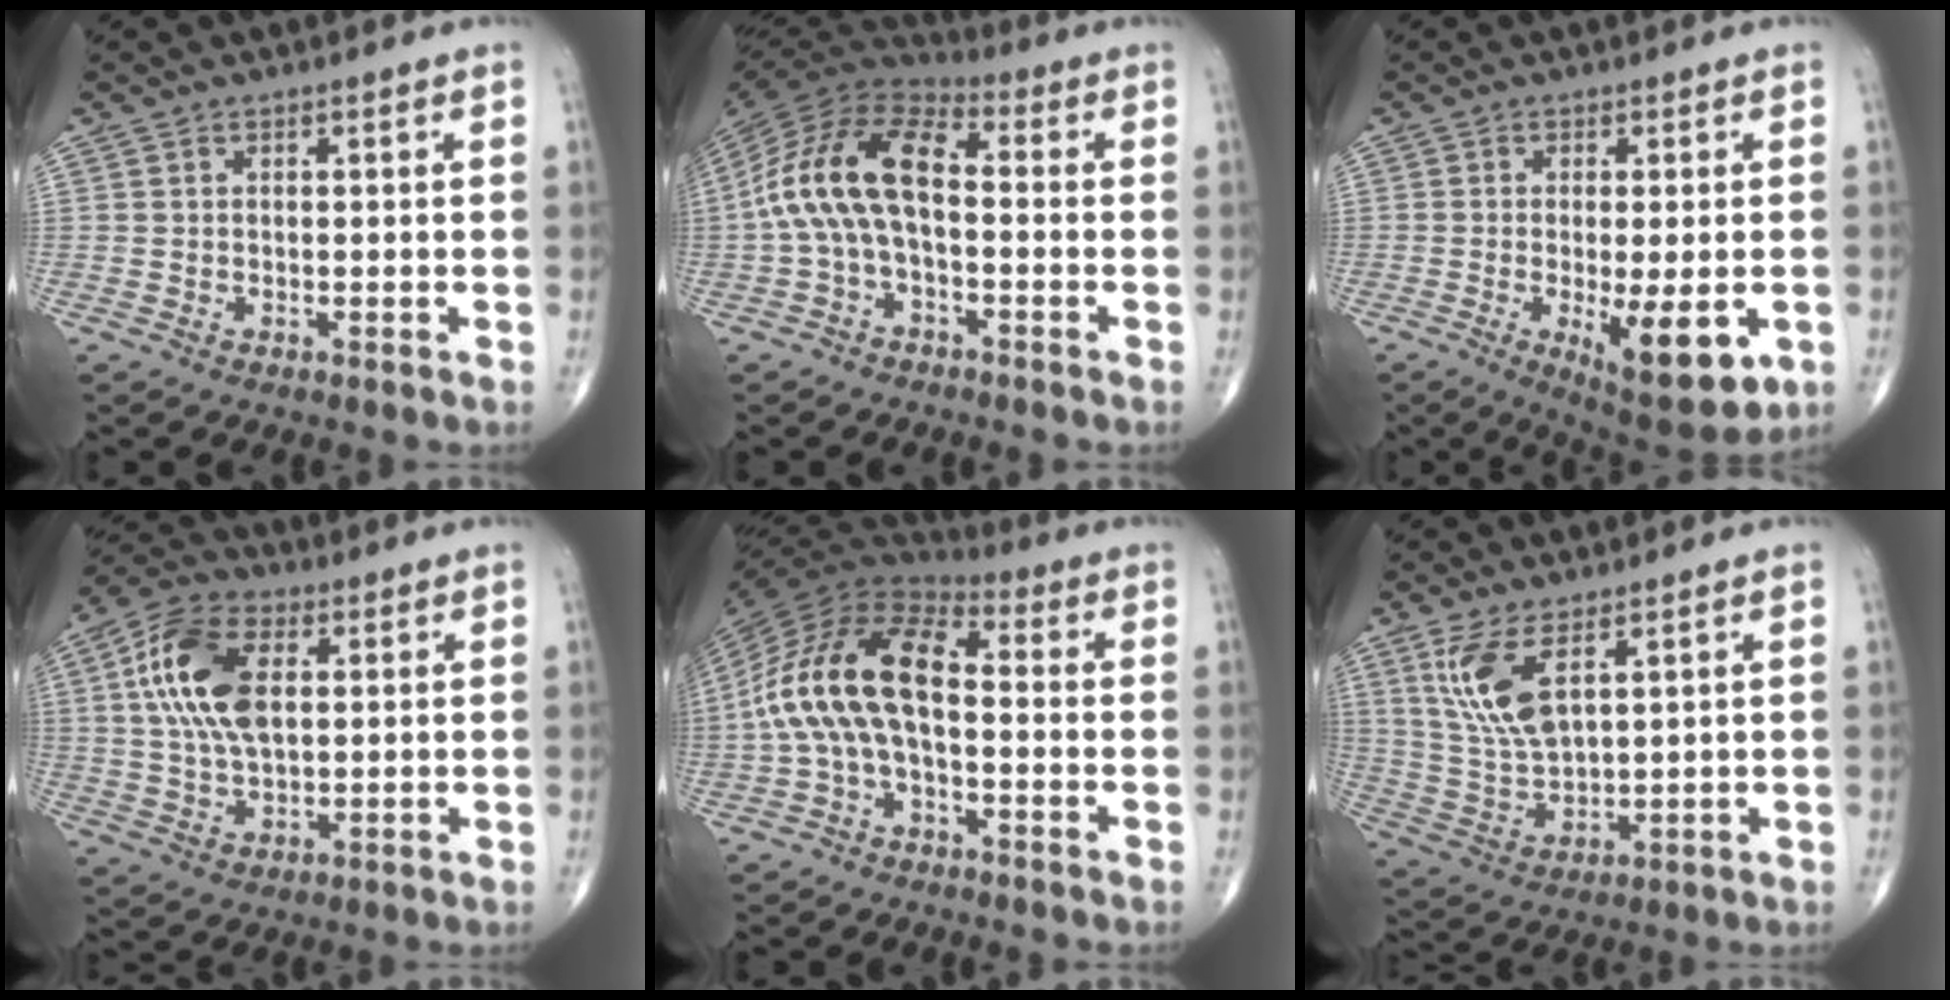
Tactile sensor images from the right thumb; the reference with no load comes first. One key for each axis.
{"total": 14.8, "fx": -0.8, "fy": 7.5, "fz": 12.7, "tx": -0.244, "ty": 0.041, "tz": -0.029}
{"total": 11.8, "fx": -3.3, "fy": 3.8, "fz": 10.6, "tx": -0.153, "ty": -0.020, "tz": -0.038}
{"total": 14.1, "fx": 3.0, "fy": 7.7, "fz": 11.4, "tx": -0.224, "ty": 0.008, "tz": 0.053}
{"total": 16.5, "fx": -1.2, "fy": 8.3, "fz": 14.2, "tx": -0.269, "ty": 0.041, "tz": -0.034}
{"total": 10.1, "fx": 4.8, "fy": 3.8, "fz": 8.0, "tx": -0.168, "ty": -0.022, "tz": 0.109}